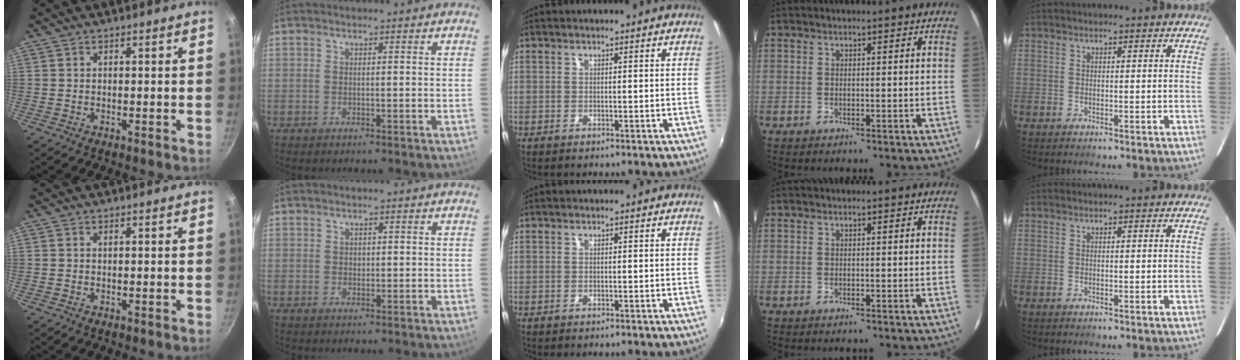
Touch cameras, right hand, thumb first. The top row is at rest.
{"index": {"total": 0.8, "force": [0.2, 0.8, 0.1], "torque": [0.002, 0.003, 0.003]}}